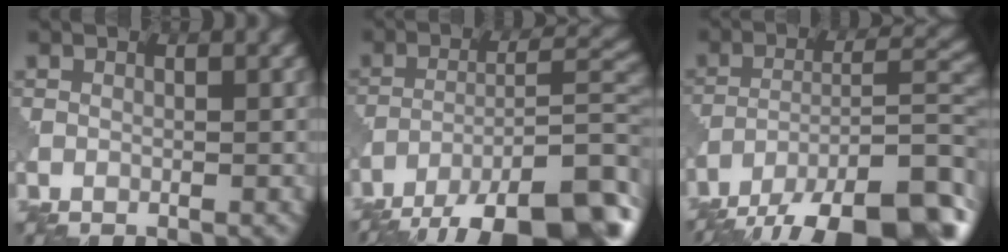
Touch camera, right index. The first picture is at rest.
{"total": 15.0, "force": [-10.6, 5.3, 9.1], "torque": [-0.142, -0.008, -0.143]}
{"total": 16.3, "force": [-11.8, 6.4, 9.2], "torque": [-0.141, -0.012, -0.158]}